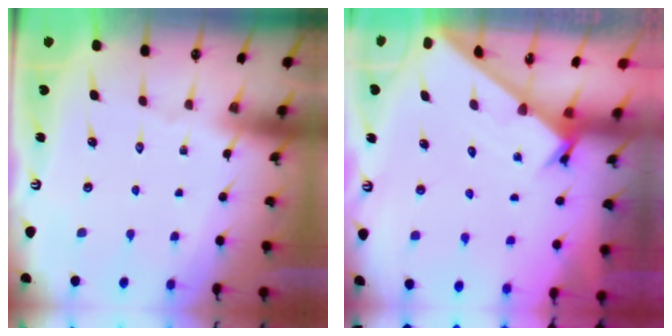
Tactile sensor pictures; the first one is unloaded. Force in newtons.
{"total": 1.7, "press": 1.7, "slide": 0.1}